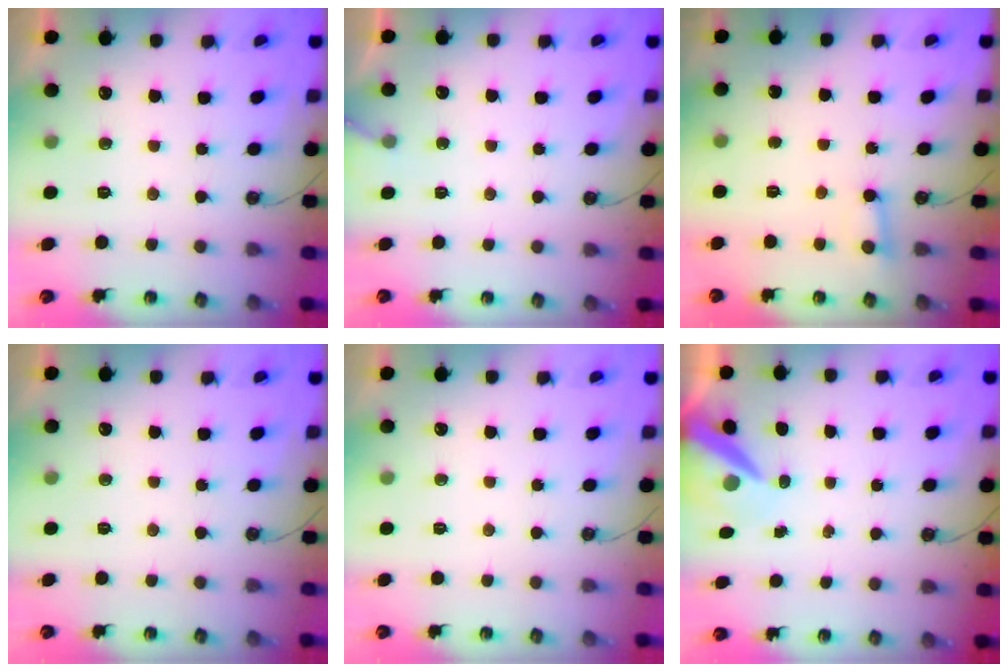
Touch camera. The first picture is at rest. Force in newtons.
{"total": 4.2, "press": 4.2, "slide": 0.3}
{"total": 2.5, "press": 2.5, "slide": 0.4}
{"total": 0.0}
{"total": 0.0}
{"total": 8.7, "press": 8.6, "slide": 1.1}